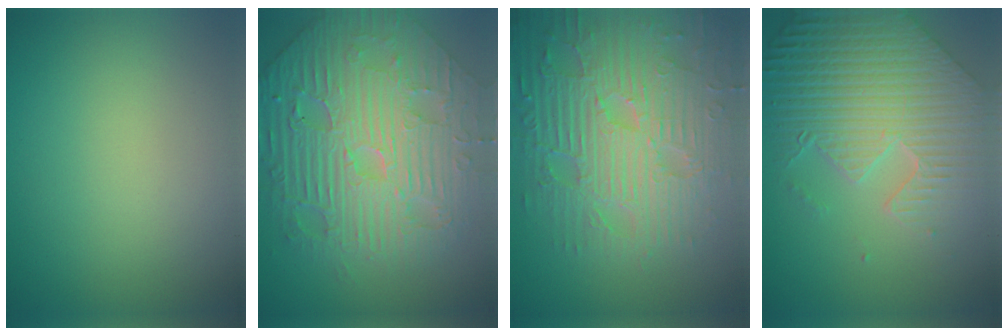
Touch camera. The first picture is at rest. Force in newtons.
{"total": 9.9, "press": 7.4, "slide": 6.6}
{"total": 9.4, "press": 6.8, "slide": 6.5}
{"total": 9.3, "press": 6.5, "slide": 6.6}